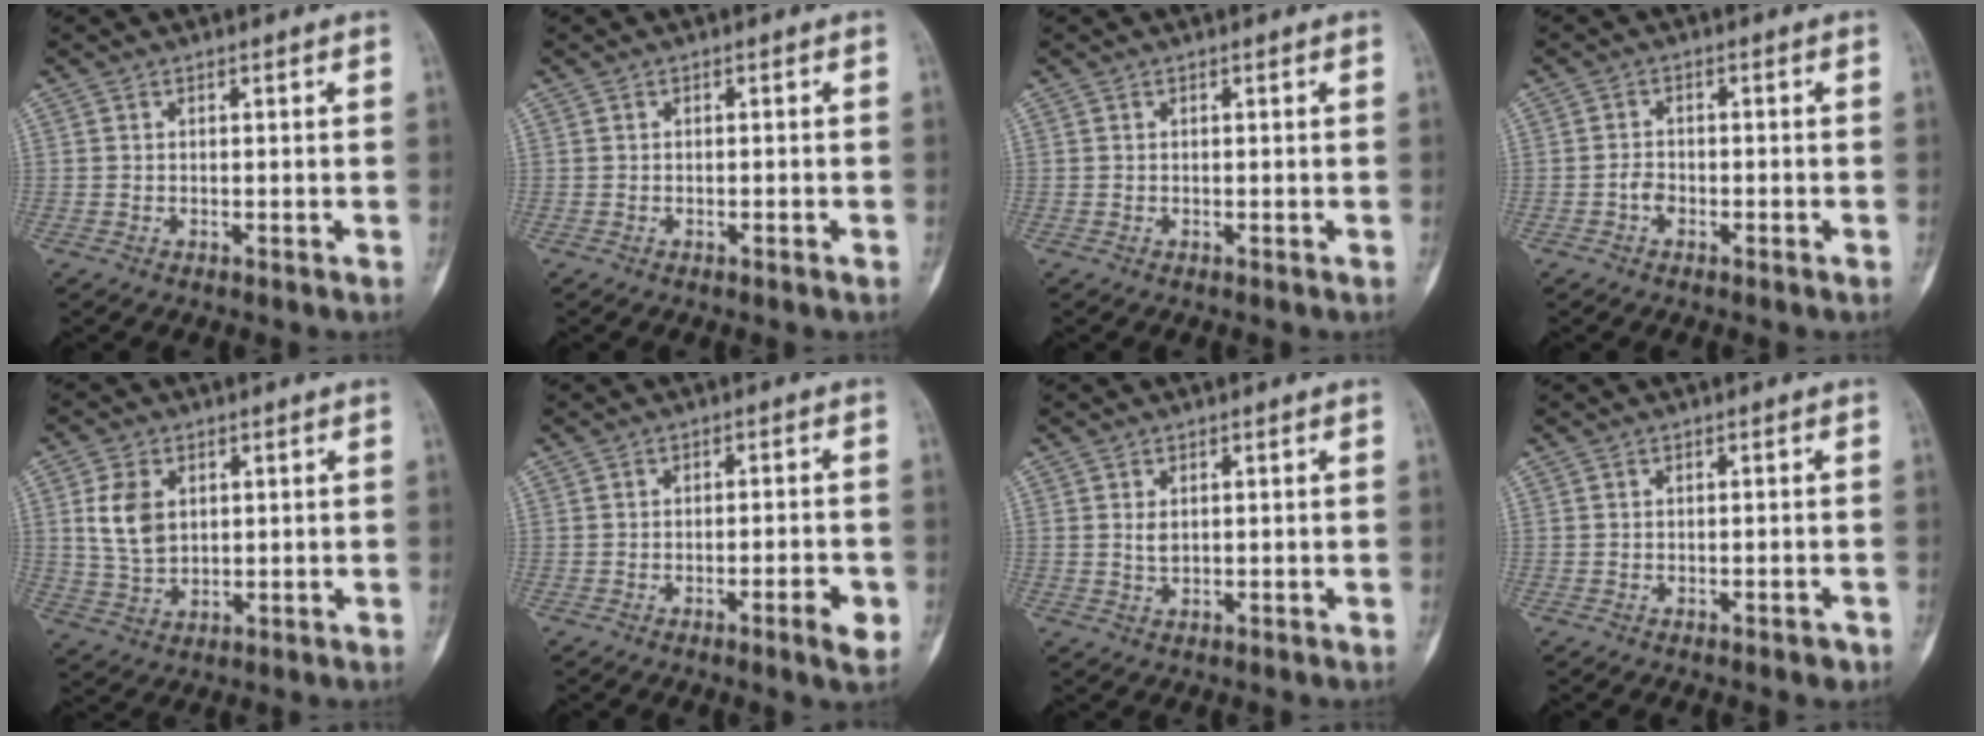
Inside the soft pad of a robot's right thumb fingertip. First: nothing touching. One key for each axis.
{"total": 0.7, "fx": -0.4, "fy": 0.2, "fz": 0.6, "tx": -0.013, "ty": 0.006, "tz": -0.002}
{"total": 0.0}
{"total": 2.0, "fx": -1.0, "fy": 1.2, "fz": 1.1, "tx": -0.016, "ty": 0.007, "tz": -0.023}
{"total": 7.9, "fx": 2.0, "fy": 5.4, "fz": 5.4, "tx": -0.095, "ty": -0.006, "tz": 0.047}
{"total": 4.7, "fx": -2.0, "fy": 0.9, "fz": 4.2, "tx": -0.059, "ty": 0.006, "tz": -0.026}
{"total": 1.8, "fx": 0.5, "fy": 1.0, "fz": 1.3, "tx": -0.024, "ty": -0.004, "tz": 0.013}
{"total": 1.5, "fx": -1.0, "fy": 0.6, "fz": 1.0, "tx": -0.014, "ty": 0.006, "tz": -0.009}